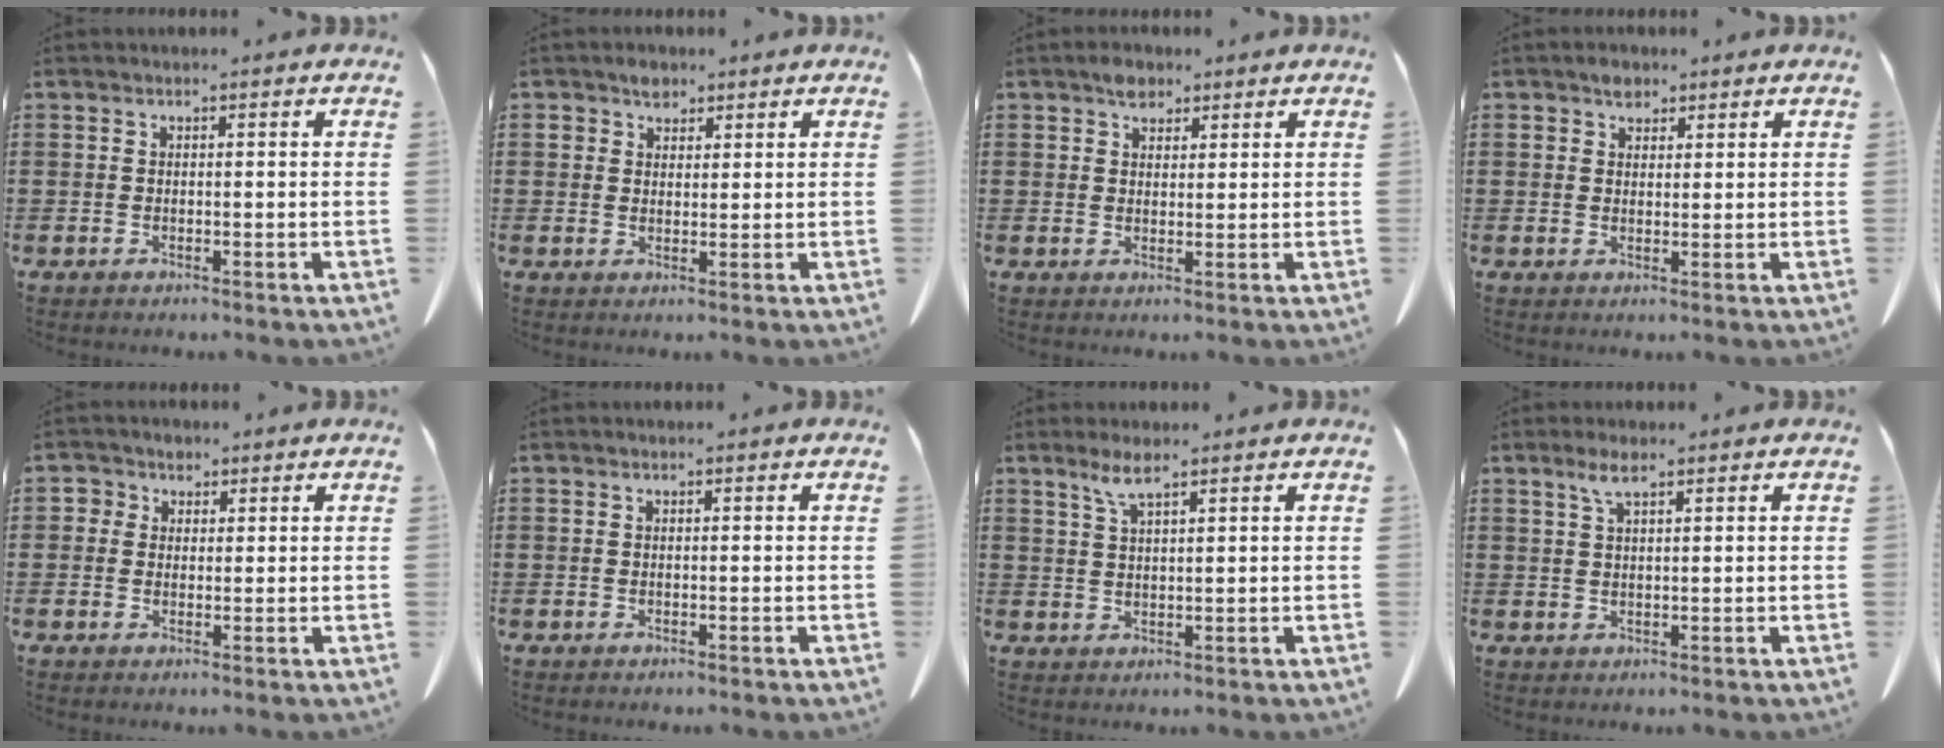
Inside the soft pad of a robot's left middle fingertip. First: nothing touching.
{"total": 2.5, "force": [1.9, 1.5, 0.6], "torque": [-0.009, 0.000, 0.035]}
{"total": 2.9, "force": [2.2, 1.5, 1.1], "torque": [-0.018, 0.001, 0.039]}
{"total": 2.4, "force": [1.8, 1.3, 0.7], "torque": [-0.009, -0.001, 0.034]}
{"total": 2.4, "force": [1.3, 2.0, 0.5], "torque": [-0.011, 0.006, 0.021]}
{"total": 0.0}
{"total": 3.4, "force": [2.4, 0.3, 2.3], "torque": [-0.052, 0.002, 0.044]}
{"total": 2.9, "force": [1.8, 0.5, 2.2], "torque": [-0.047, 0.003, 0.033]}